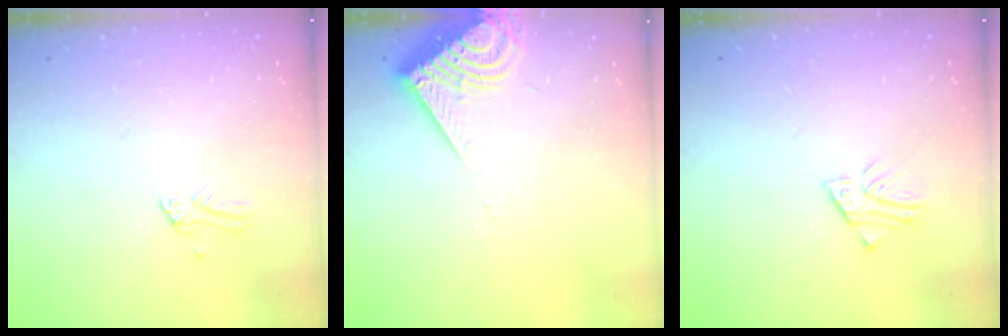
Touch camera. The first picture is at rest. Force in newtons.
{"total": 8.3, "press": 8.2, "slide": 0.6}
{"total": 2.4, "press": 2.4, "slide": 0.2}